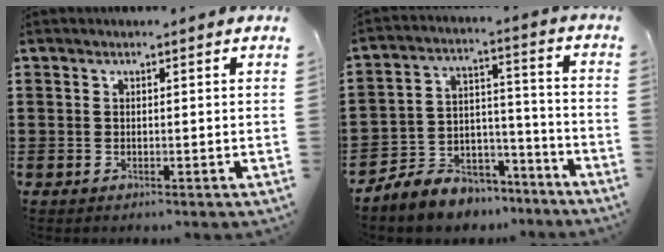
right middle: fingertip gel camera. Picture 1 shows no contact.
{"total": 6.2, "force": [-5.7, 2.3, -0.4], "torque": [-0.007, 0.010, -0.117]}